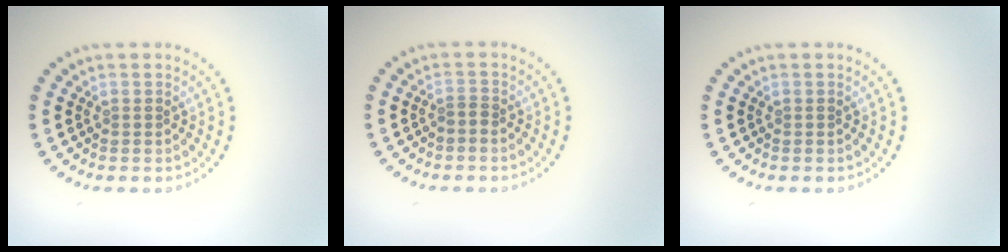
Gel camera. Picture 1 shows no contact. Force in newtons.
{"total": 0.6, "press": 0.4, "slide": 0.5}
{"total": 0.0}